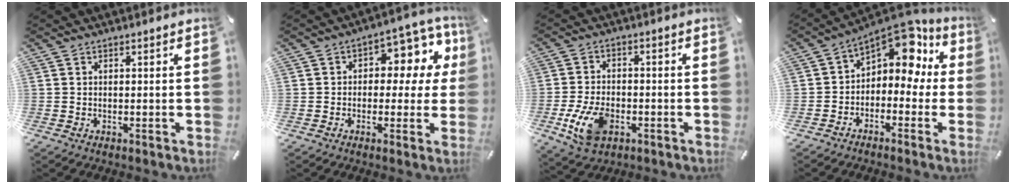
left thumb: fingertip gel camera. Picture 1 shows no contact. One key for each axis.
{"total": 10.6, "fx": 2.7, "fy": 6.6, "fz": 7.9, "tx": -0.099, "ty": -0.020, "tz": 0.044}
{"total": 10.4, "fx": -3.5, "fy": 6.6, "fz": 7.2, "tx": -0.153, "ty": 0.001, "tz": -0.064}
{"total": 11.0, "fx": 6.5, "fy": 6.2, "fz": 6.4, "tx": -0.091, "ty": -0.055, "tz": 0.112}